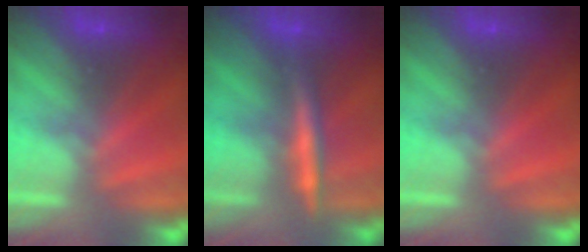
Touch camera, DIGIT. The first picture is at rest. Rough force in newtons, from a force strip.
{"total": 2.9}
{"total": 0.0}